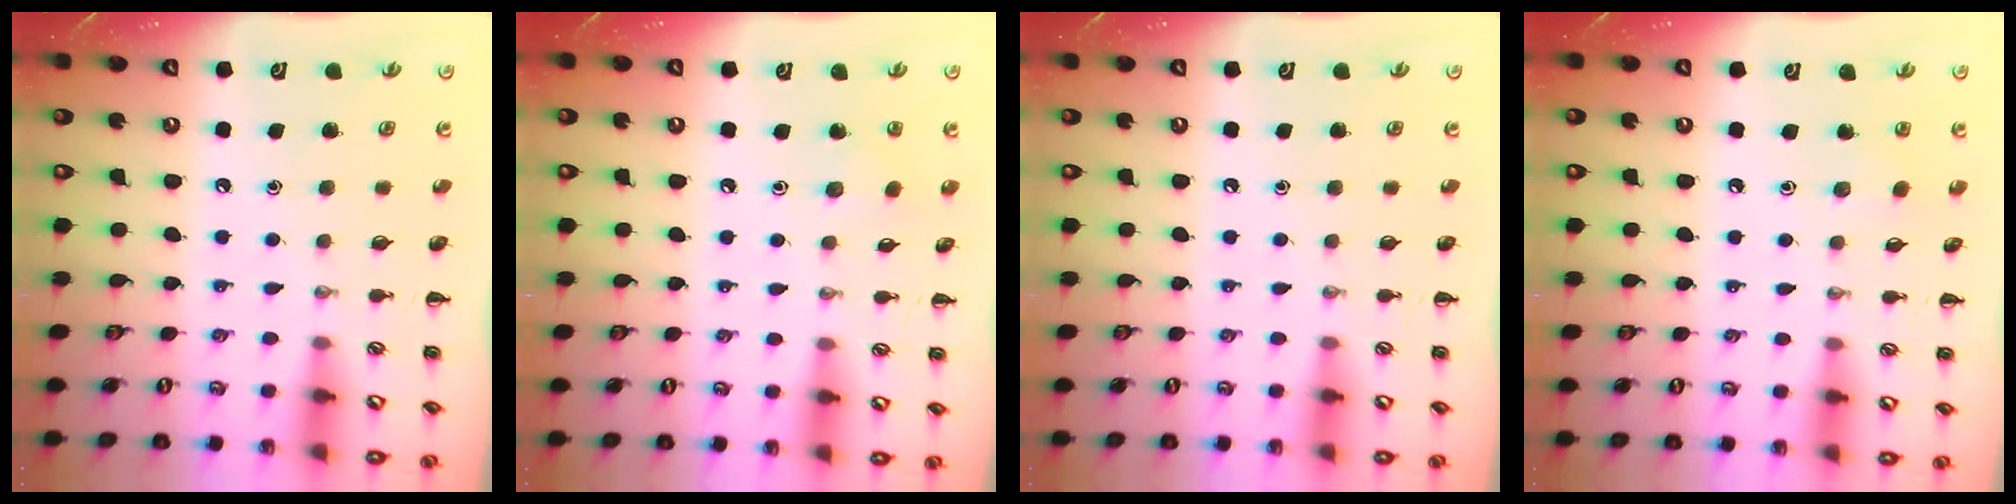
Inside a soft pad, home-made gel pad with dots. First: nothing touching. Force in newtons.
{"total": 3.8, "press": 3.6, "slide": 1.0}
{"total": 0.0}
{"total": 1.8, "press": 1.7, "slide": 0.6}